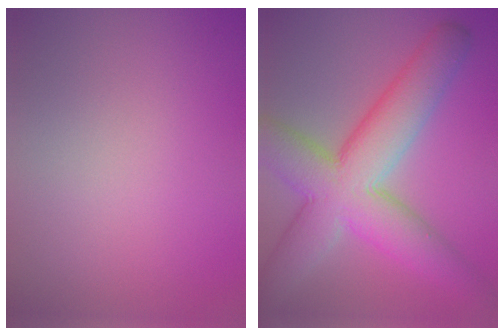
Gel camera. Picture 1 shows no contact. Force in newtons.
{"total": 10.7, "press": 10.7, "slide": 0.6}